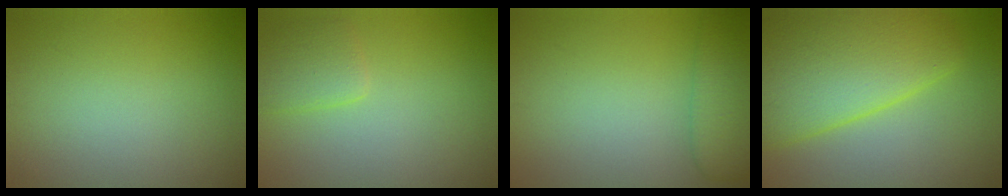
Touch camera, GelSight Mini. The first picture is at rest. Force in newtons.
{"total": 2.1, "press": 2.1, "slide": 0.2}
{"total": 3.5, "press": 3.5, "slide": 0.3}
{"total": 8.1, "press": 8.1, "slide": 0.5}